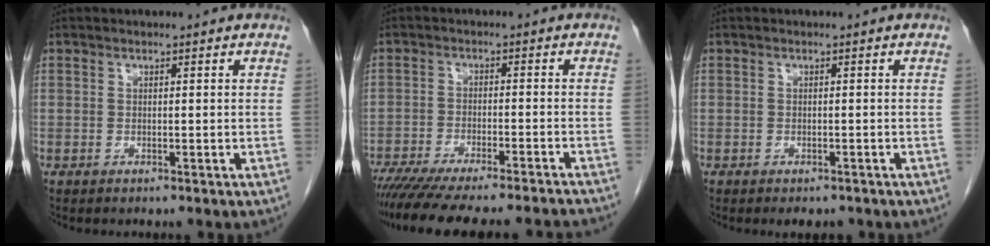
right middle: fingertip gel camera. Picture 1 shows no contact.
{"total": 21.7, "force": [-19.5, 1.5, 9.4], "torque": [-0.135, -0.042, -0.268]}
{"total": 2.6, "force": [-2.1, 1.2, 0.9], "torque": [-0.011, -0.003, -0.024]}